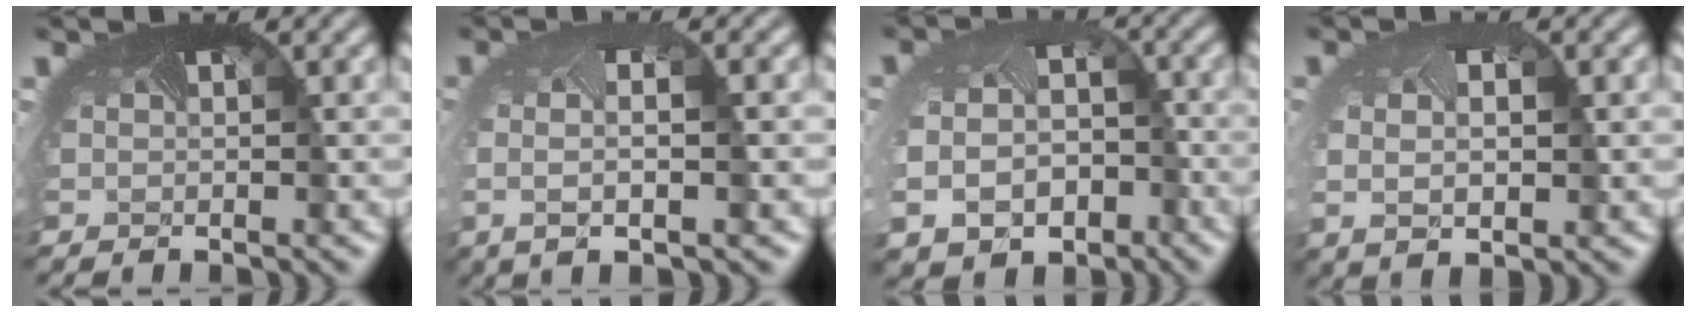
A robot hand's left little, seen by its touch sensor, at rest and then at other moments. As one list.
[{"total": 3.6, "force": [-0.6, 0.9, 3.4], "torque": [-0.063, -0.008, -0.007]}, {"total": 8.7, "force": [-3.5, 6.3, 4.9], "torque": [-0.095, -0.045, -0.033]}, {"total": 3.4, "force": [-0.1, 1.9, 2.8], "torque": [-0.055, -0.005, 0.011]}]